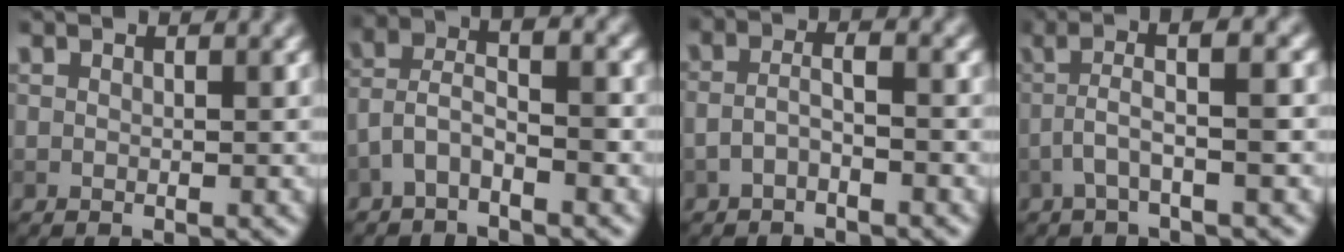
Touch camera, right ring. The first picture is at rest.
{"total": 4.1, "force": [-1.7, 1.6, 3.4], "torque": [-0.072, 0.018, -0.042]}
{"total": 2.0, "force": [-1.0, 0.6, 1.6], "torque": [-0.035, 0.008, -0.028]}
{"total": 4.0, "force": [-0.2, 0.5, 4.0], "torque": [-0.078, 0.023, -0.011]}